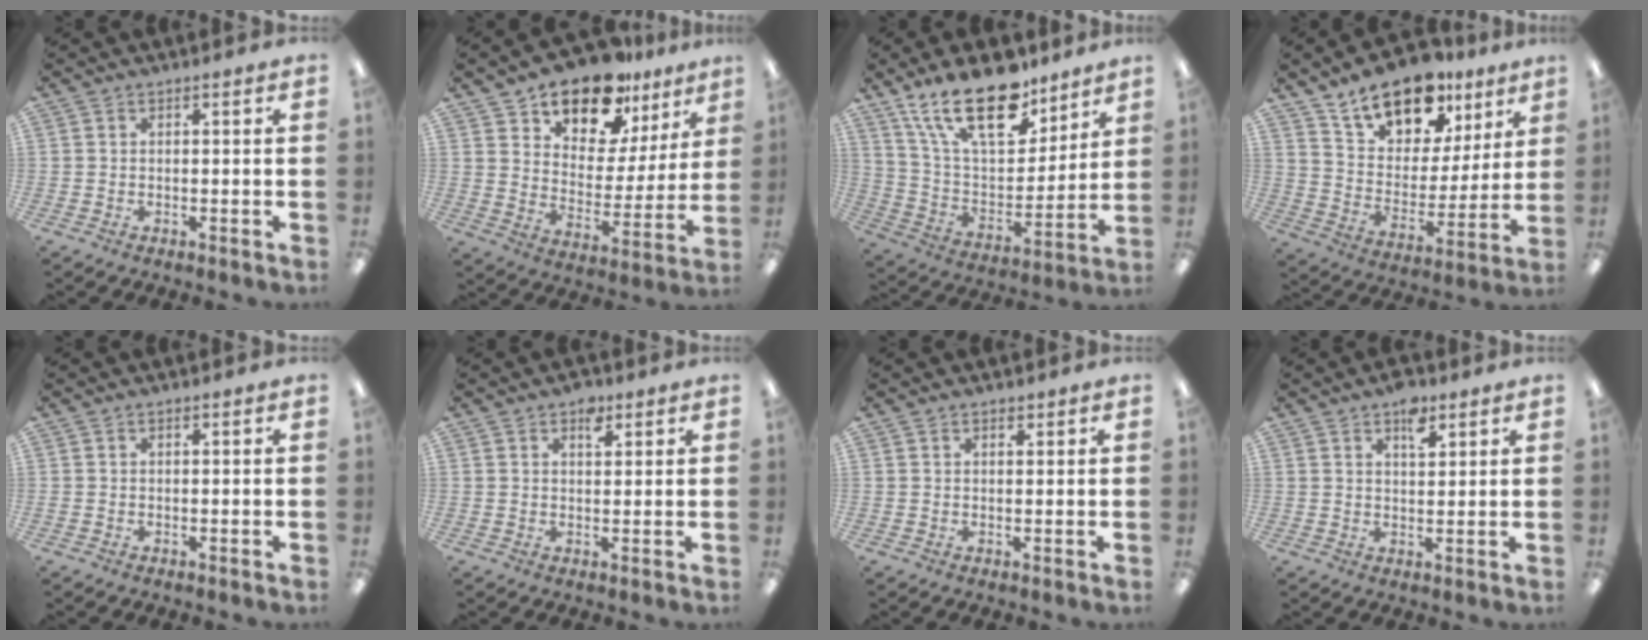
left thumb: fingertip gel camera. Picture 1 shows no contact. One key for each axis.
{"total": 15.7, "fx": 12.8, "fy": 7.3, "fz": 5.3, "tx": -0.092, "ty": -0.097, "tz": 0.229}
{"total": 22.6, "fx": 15.1, "fy": 10.2, "fz": 13.3, "tx": -0.242, "ty": -0.078, "tz": 0.265}
{"total": 16.6, "fx": 12.6, "fy": 8.6, "fz": 6.6, "tx": -0.115, "ty": -0.083, "tz": 0.229}
{"total": 0.0}
{"total": 3.8, "fx": 2.4, "fy": 2.0, "fz": 2.1, "tx": -0.006, "ty": -0.013, "tz": 0.034}
{"total": 1.1, "fx": 0.9, "fy": 0.5, "fz": 0.3, "tx": -0.007, "ty": 0.001, "tz": 0.018}
{"total": 5.5, "fx": 3.6, "fy": 2.7, "fz": 3.2, "tx": -0.032, "ty": -0.017, "tz": 0.056}